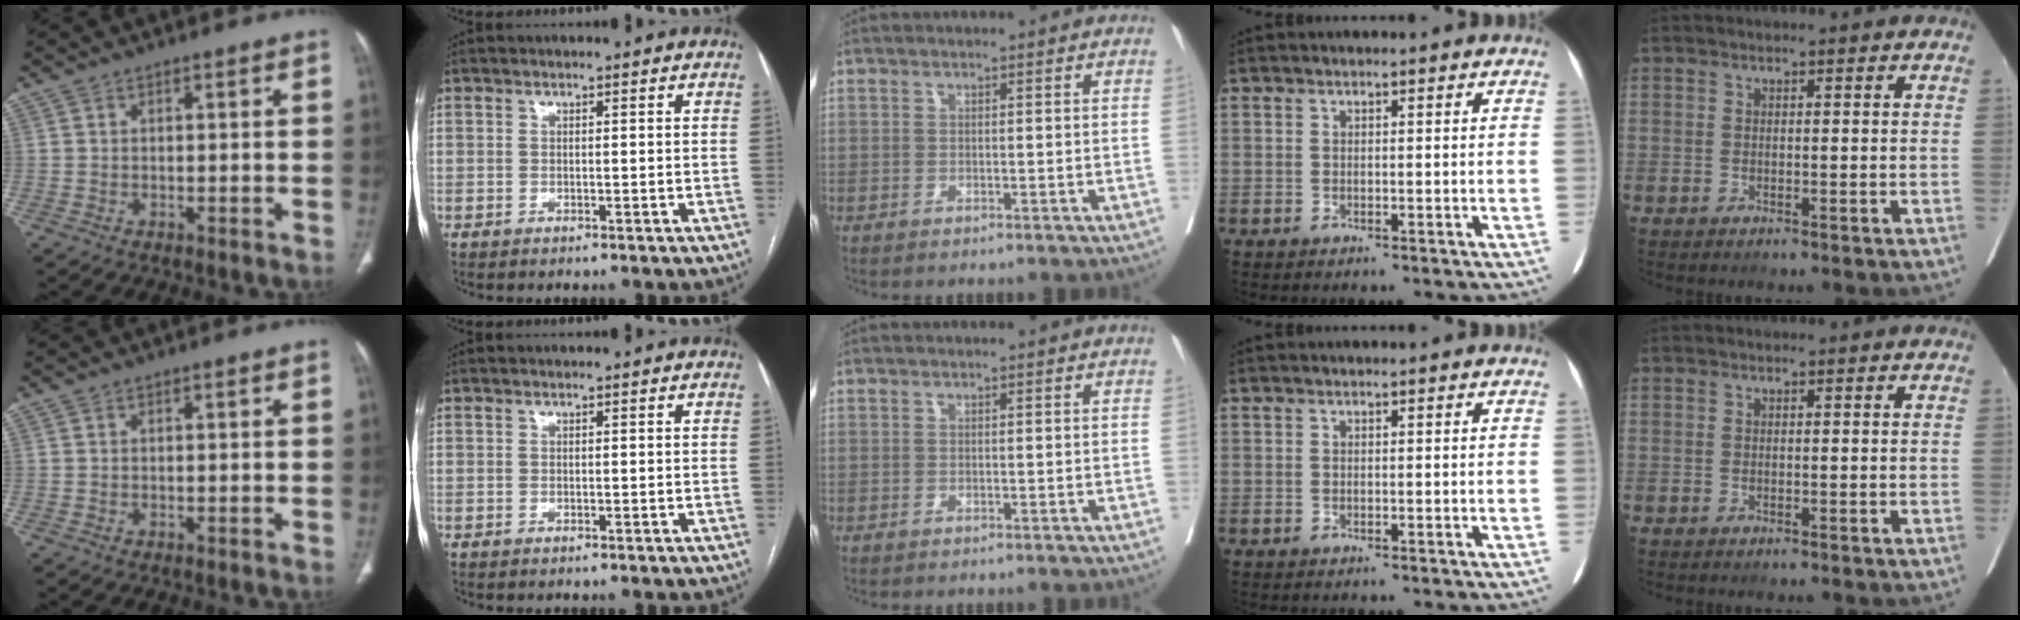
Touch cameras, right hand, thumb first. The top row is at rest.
{}